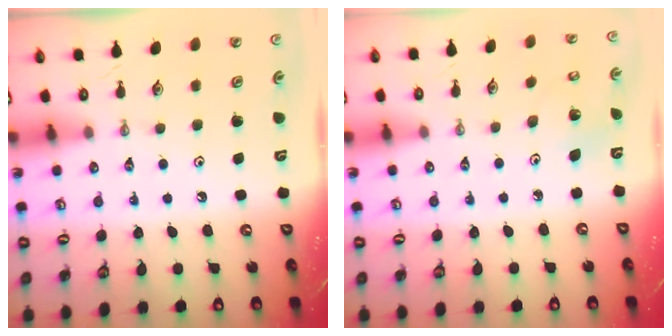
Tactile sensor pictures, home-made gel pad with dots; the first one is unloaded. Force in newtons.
{"total": 2.9, "press": 2.9, "slide": 0.2}